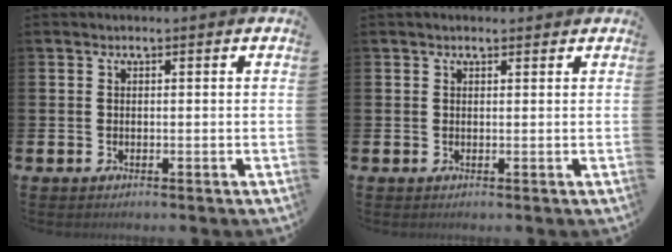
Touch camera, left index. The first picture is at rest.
{"total": 0.7, "force": [0.6, 0.1, 0.3], "torque": [-0.007, 0.003, 0.010]}